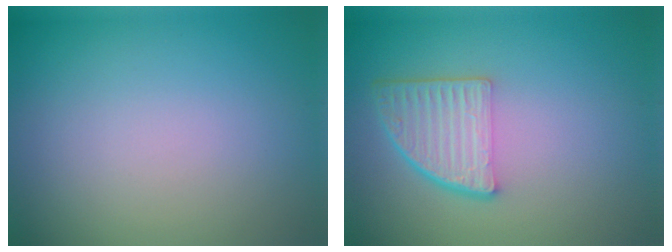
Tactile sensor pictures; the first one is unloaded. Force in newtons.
{"total": 4.8, "press": 3.5, "slide": 3.3}